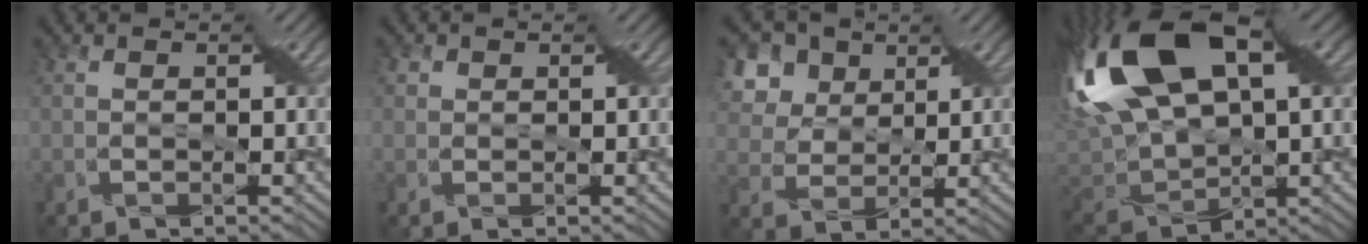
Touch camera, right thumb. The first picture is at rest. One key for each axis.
{"total": 1.2, "fx": 0.3, "fy": 1.1, "fz": 0.1, "tx": 0.006, "ty": -0.001, "tz": 0.005}
{"total": 8.4, "fx": 4.7, "fy": 6.3, "fz": 3.0, "tx": -0.119, "ty": 0.019, "tz": 0.091}
{"total": 18.8, "fx": 5.7, "fy": 11.0, "fz": 14.1, "tx": -0.343, "ty": 0.009, "tz": 0.112}